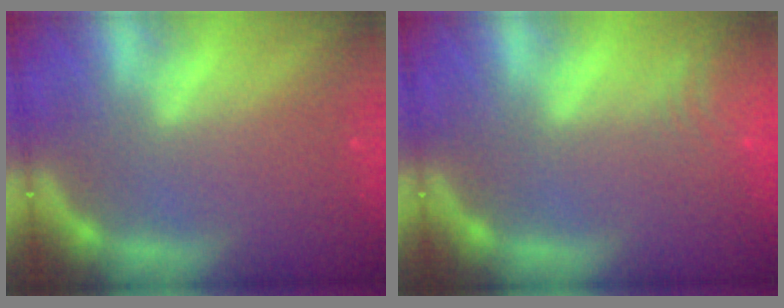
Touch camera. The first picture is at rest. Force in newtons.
{"total": 5.5}